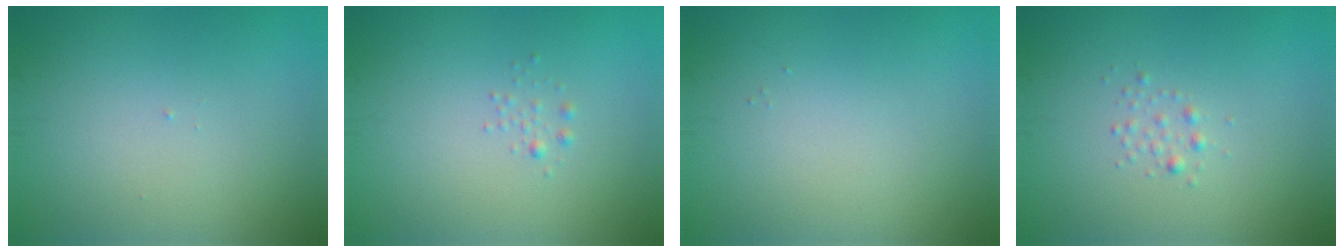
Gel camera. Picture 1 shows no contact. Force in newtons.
{"total": 0.7, "press": 0.7, "slide": 0.0}
{"total": 0.0}
{"total": 0.8, "press": 0.8, "slide": 0.0}